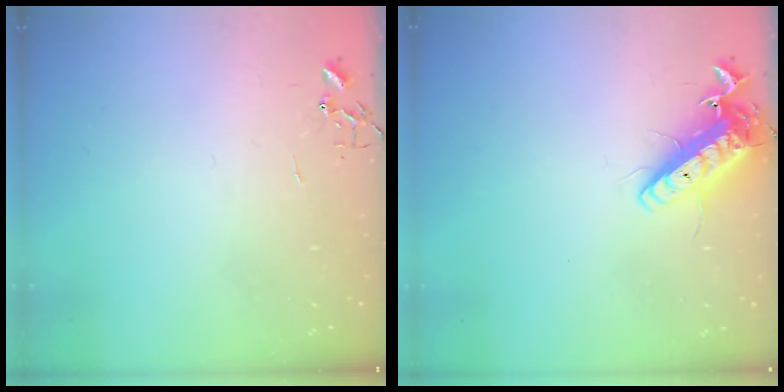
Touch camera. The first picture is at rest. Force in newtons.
{"total": 13.4, "press": 13.1, "slide": 2.5}